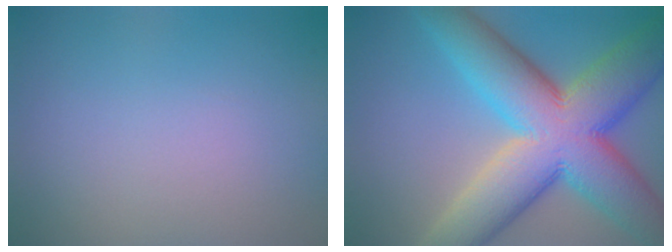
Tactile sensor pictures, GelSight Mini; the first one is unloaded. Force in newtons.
{"total": 14.5, "press": 14.5, "slide": 0.9}